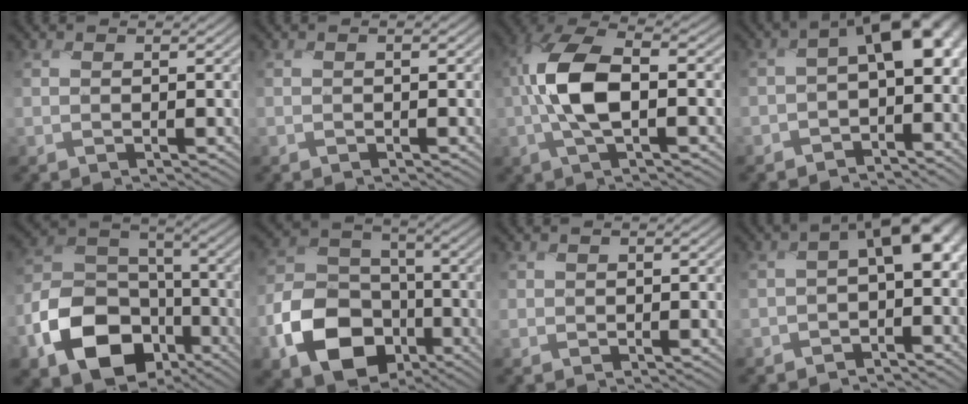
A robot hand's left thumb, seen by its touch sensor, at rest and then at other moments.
{"total": 0.8, "force": [-0.2, 0.4, 0.6], "torque": [-0.013, 0.001, -0.003]}
{"total": 9.3, "force": [-1.1, 4.2, 8.3], "torque": [-0.185, 0.011, -0.028]}
{"total": 9.7, "force": [-2.0, 6.5, 6.9], "torque": [-0.110, -0.023, -0.044]}
{"total": 13.5, "force": [-7.2, 9.3, 6.6], "torque": [-0.135, -0.038, -0.138]}
{"total": 12.4, "force": [-6.3, 8.9, 5.8], "torque": [-0.121, -0.033, -0.124]}
{"total": 0.6, "force": [-0.2, 0.5, -0.1], "torque": [0.003, -0.001, -0.006]}
{"total": 7.9, "force": [-1.8, 5.1, 5.7], "torque": [-0.093, -0.016, -0.039]}